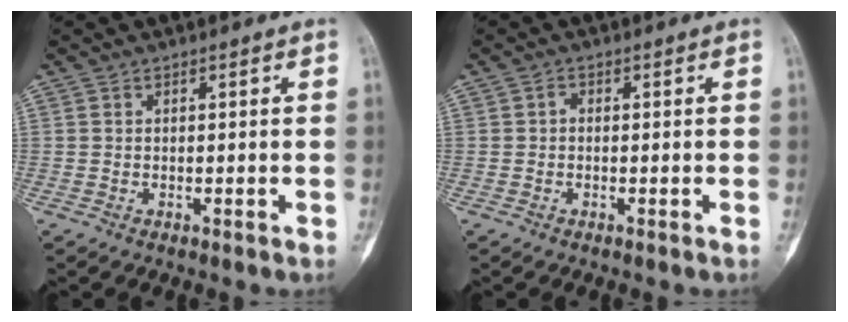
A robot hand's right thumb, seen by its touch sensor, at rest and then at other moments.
{"total": 0.9, "force": [-0.2, 0.6, 0.6], "torque": [-0.006, 0.002, -0.008]}